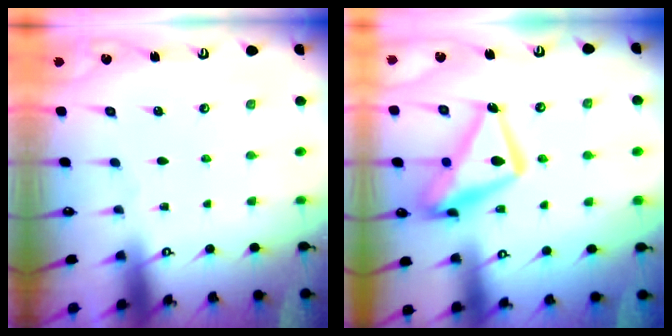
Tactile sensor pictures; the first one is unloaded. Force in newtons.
{"total": 16.2, "press": 16.1, "slide": 1.3}